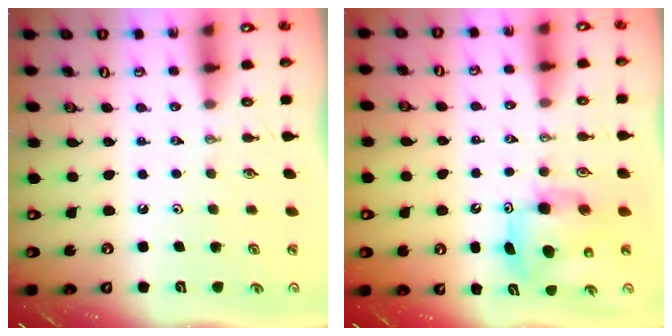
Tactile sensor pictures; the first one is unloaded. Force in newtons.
{"total": 8.1, "press": 8.0, "slide": 0.6}